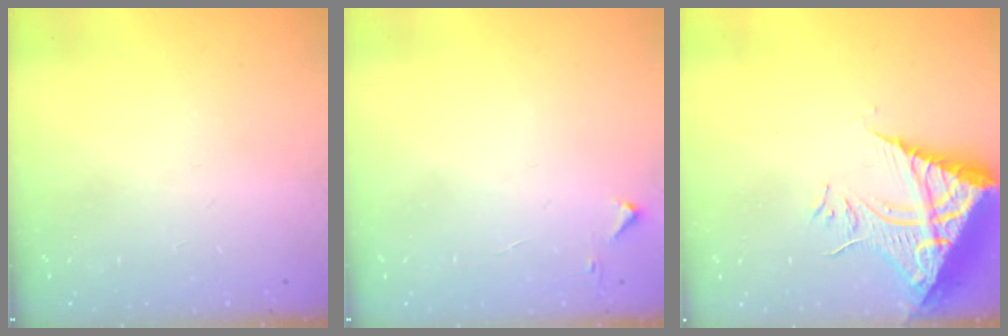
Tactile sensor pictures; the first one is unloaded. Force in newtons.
{"total": 2.8, "press": 2.8, "slide": 0.4}
{"total": 10.3, "press": 10.2, "slide": 1.1}